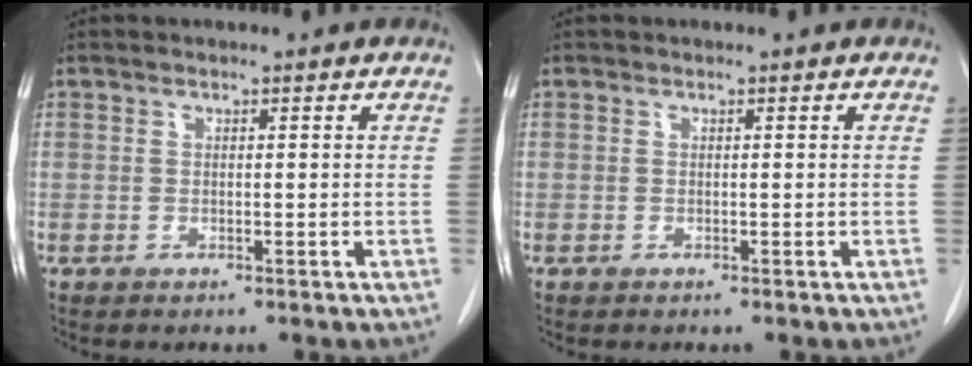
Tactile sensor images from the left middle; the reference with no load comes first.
{"total": 0.0}